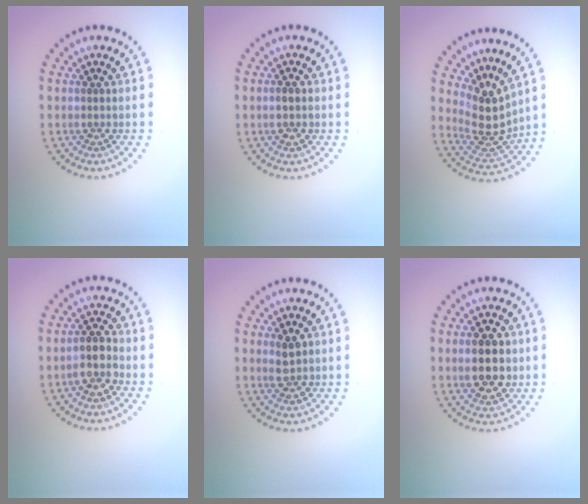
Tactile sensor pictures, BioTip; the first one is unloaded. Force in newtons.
{"total": 1.4, "press": 1.3, "slide": 0.4}
{"total": 3.9, "press": 3.2, "slide": 2.3}
{"total": 2.7, "press": 2.4, "slide": 1.2}
{"total": 1.8, "press": 1.7, "slide": 0.2}
{"total": 4.7, "press": 4.7, "slide": 0.3}